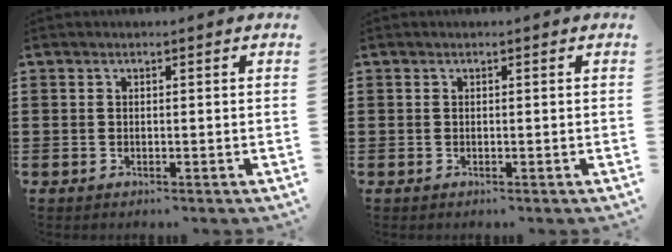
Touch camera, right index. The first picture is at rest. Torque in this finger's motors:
{"motor_torque": [-0.17, 0.19, 0.00, 0.00]}